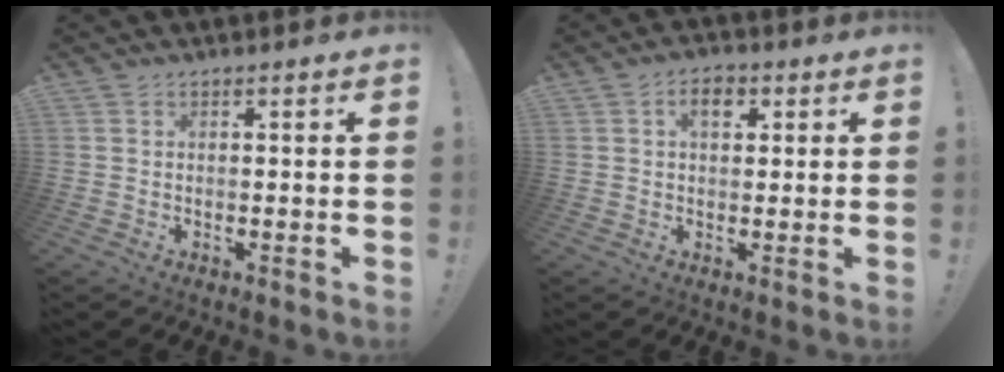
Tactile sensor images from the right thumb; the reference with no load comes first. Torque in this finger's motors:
{"motor_torque": [-0.02, 0.02, 0.00, 0.00, 0.00]}